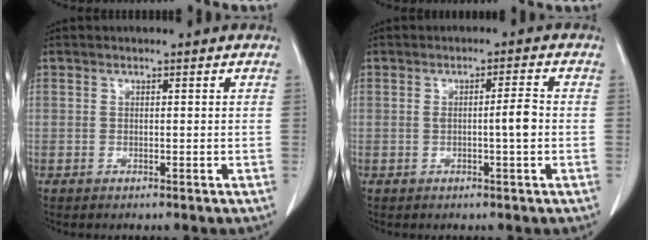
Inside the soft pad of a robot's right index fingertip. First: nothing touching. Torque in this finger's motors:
{"motor_torque": [0.10, 0.00, 0.04, 0.03]}